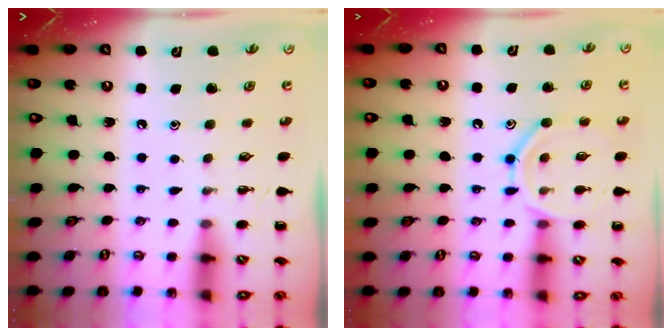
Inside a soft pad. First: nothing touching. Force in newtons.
{"total": 11.6, "press": 11.5, "slide": 1.1}